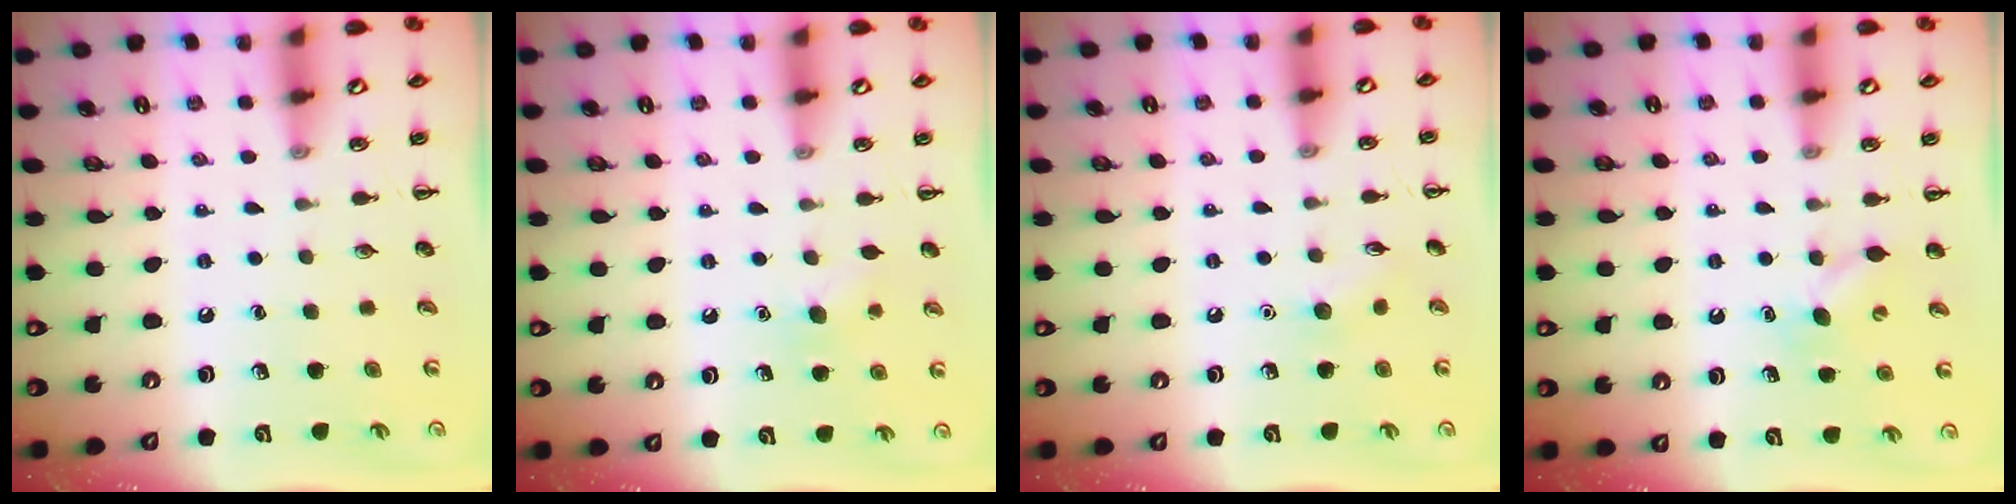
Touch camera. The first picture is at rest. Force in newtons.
{"total": 6.1, "press": 5.9, "slide": 1.8}
{"total": 5.3, "press": 5.1, "slide": 1.3}
{"total": 5.1, "press": 4.8, "slide": 1.5}